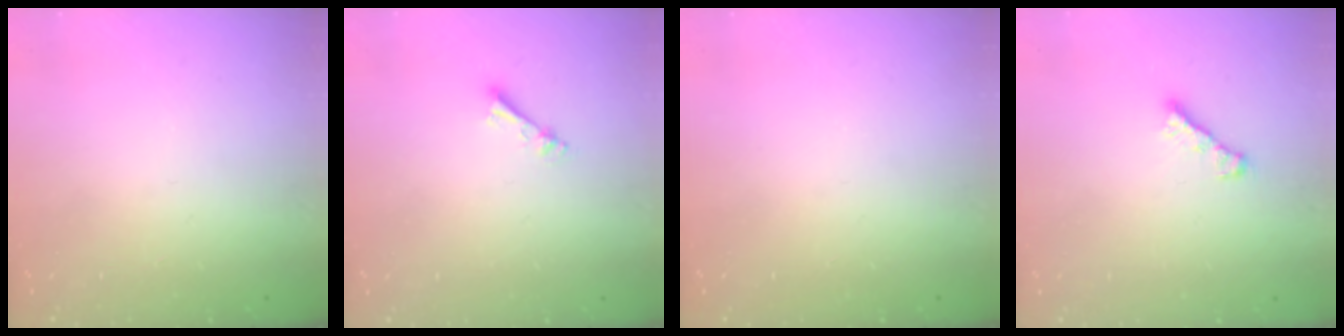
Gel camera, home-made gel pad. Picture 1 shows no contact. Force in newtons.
{"total": 2.4, "press": 2.4, "slide": 0.4}
{"total": 0.0}
{"total": 1.9, "press": 1.8, "slide": 0.6}